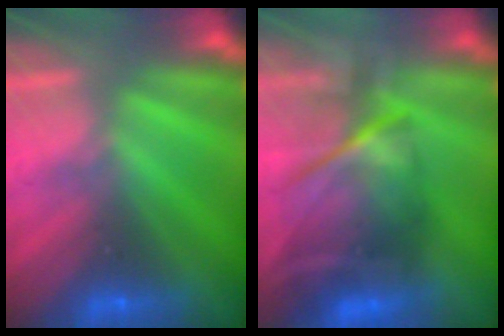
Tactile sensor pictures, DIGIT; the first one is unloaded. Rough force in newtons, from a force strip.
{"total": 6.9}